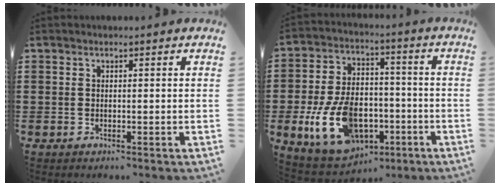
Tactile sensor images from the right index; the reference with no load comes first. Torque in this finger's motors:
{"motor_torque": [1.82, -0.32, 0.94, 0.21]}